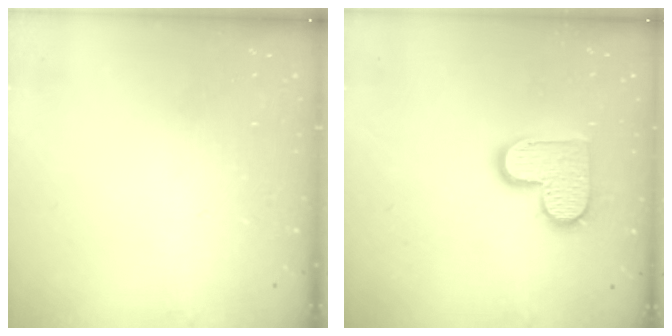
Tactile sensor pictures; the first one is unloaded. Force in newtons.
{"total": 12.0, "press": 12.0, "slide": 0.6}